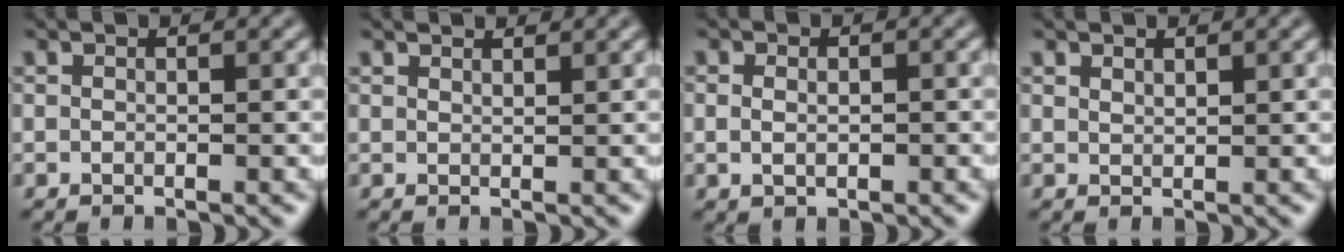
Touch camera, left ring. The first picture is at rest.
{"total": 1.5, "force": [1.5, 0.1, 0.3], "torque": [-0.007, 0.000, 0.018]}
{"total": 2.0, "force": [0.1, 1.4, 1.4], "torque": [-0.016, 0.004, -0.002]}
{"total": 0.7, "force": [0.6, 0.2, 0.2], "torque": [-0.006, -0.002, 0.014]}